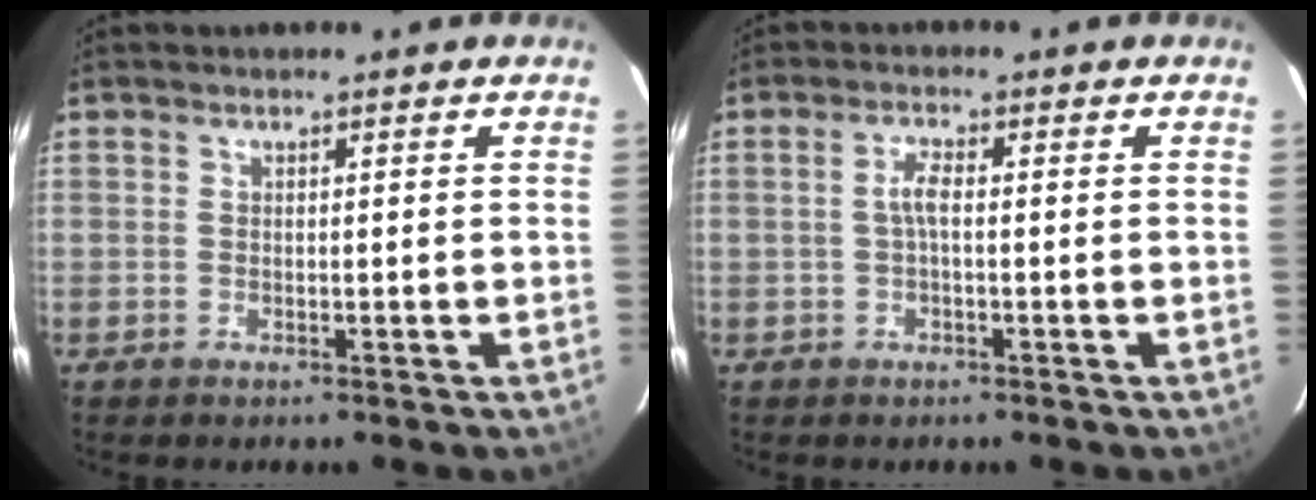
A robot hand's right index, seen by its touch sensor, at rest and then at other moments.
{"total": 2.4, "force": [-0.3, 0.5, 2.3], "torque": [-0.049, 0.006, -0.005]}